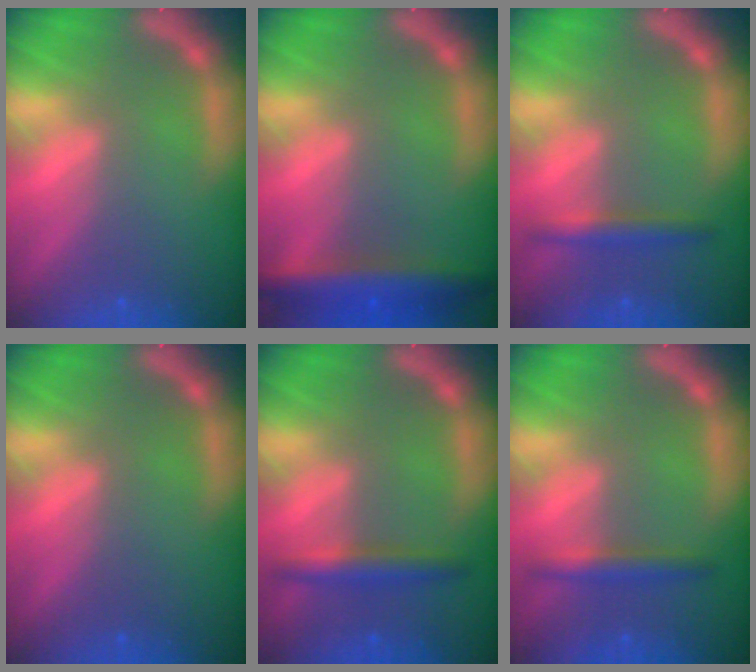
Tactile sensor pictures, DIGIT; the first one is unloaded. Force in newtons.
{"total": 5.9}
{"total": 2.4}
{"total": 0.0}
{"total": 3.0}
{"total": 2.4}